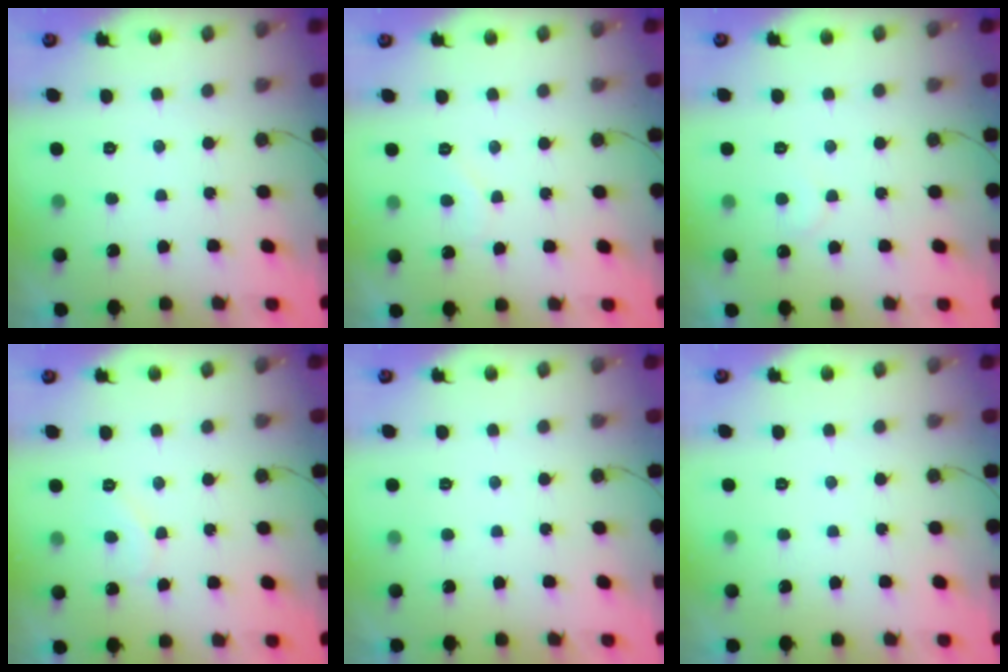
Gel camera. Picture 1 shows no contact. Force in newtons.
{"total": 4.7, "press": 4.7, "slide": 0.4}
{"total": 4.9, "press": 4.9, "slide": 0.4}
{"total": 4.8, "press": 4.8, "slide": 0.4}
{"total": 1.8, "press": 1.8, "slide": 0.1}
{"total": 0.0}